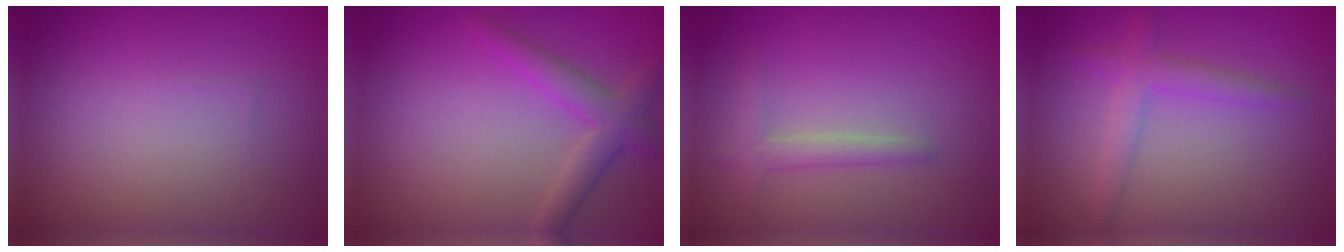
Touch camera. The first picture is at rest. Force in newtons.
{"total": 3.1, "press": 3.1, "slide": 0.3}
{"total": 1.9, "press": 1.9, "slide": 0.2}
{"total": 2.5, "press": 2.5, "slide": 0.1}